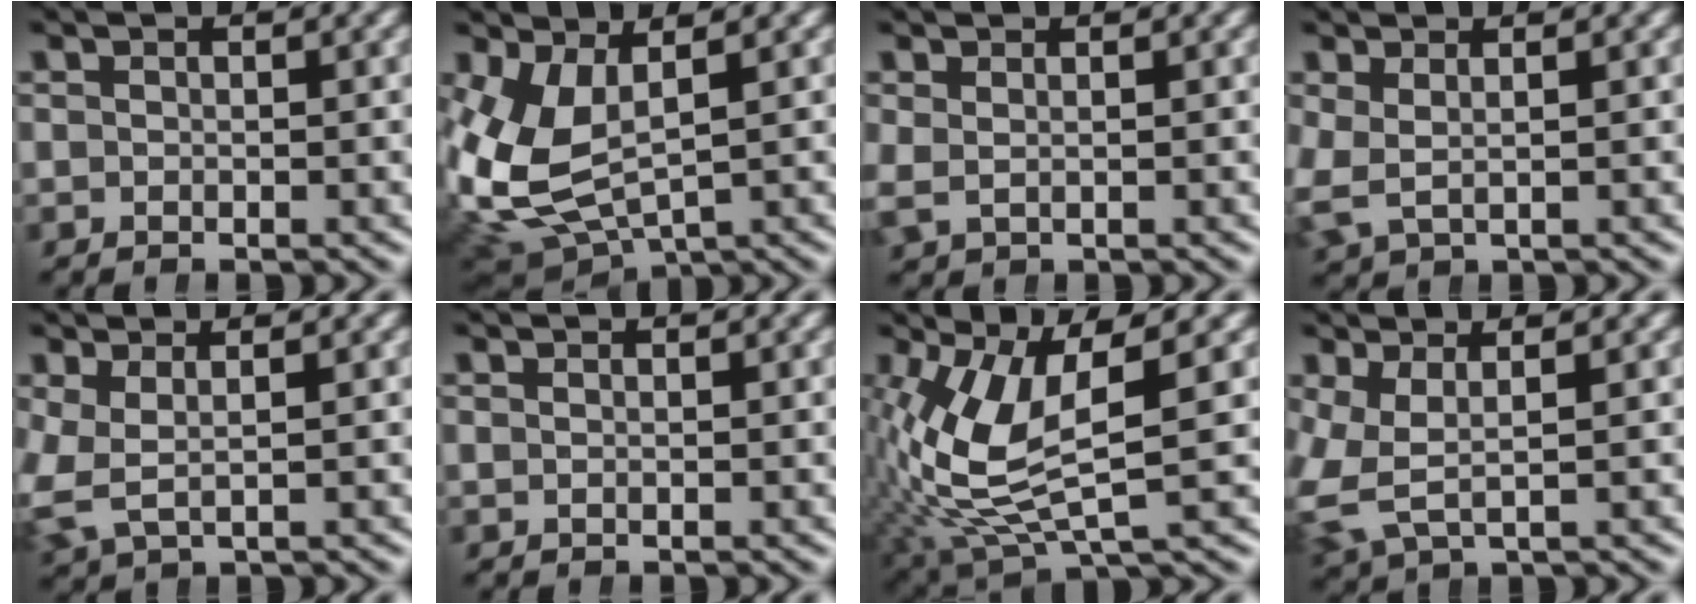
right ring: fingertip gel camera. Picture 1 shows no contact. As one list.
[{"total": 9.2, "force": [0.5, 7.3, 5.6], "torque": [-0.172, -0.034, 0.024]}, {"total": 0.9, "force": [0.6, 0.5, 0.5], "torque": [-0.024, -0.011, 0.019]}, {"total": 2.3, "force": [0.5, 1.7, 1.4], "torque": [-0.056, -0.019, 0.021]}, {"total": 3.8, "force": [0.3, 2.9, 2.4], "torque": [-0.087, -0.023, 0.014]}, {"total": 0.0}, {"total": 8.5, "force": [0.4, 4.4, 7.3], "torque": [-0.165, -0.021, 0.026]}, {"total": 4.8, "force": [0.4, 3.7, 3.1], "torque": [-0.100, -0.018, 0.013]}]